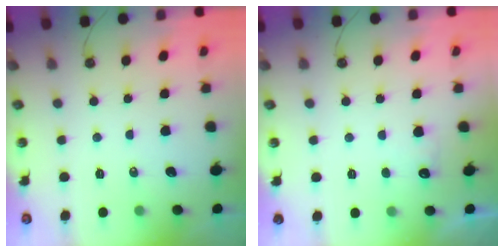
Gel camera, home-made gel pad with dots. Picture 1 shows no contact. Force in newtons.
{"total": 3.7, "press": 3.5, "slide": 1.1}